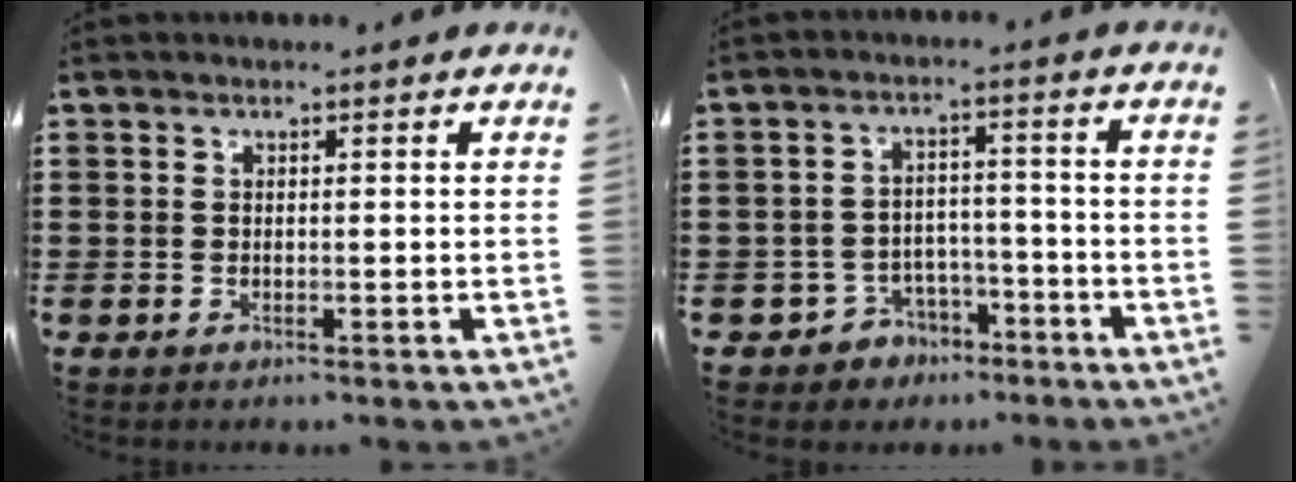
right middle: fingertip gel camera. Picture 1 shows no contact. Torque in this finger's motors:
{"motor_torque": [0.99, -0.24, 0.04, -0.02]}